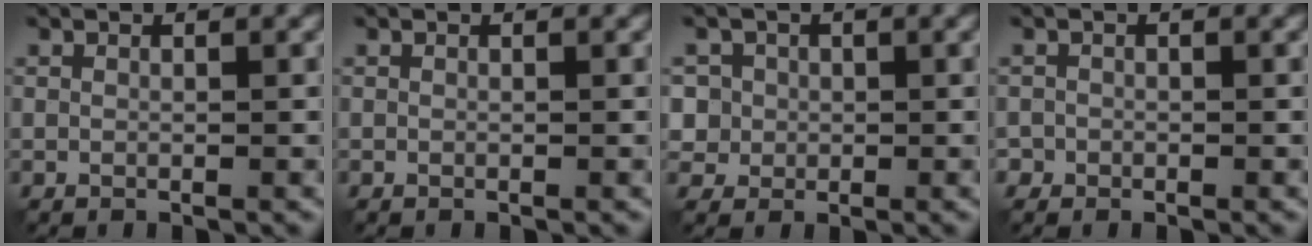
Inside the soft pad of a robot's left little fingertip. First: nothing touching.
{"total": 0.0}
{"total": 3.8, "force": [0.6, 3.6, 0.8], "torque": [-0.008, 0.019, 0.011]}
{"total": 0.9, "force": [-0.4, 0.7, -0.2], "torque": [0.010, -0.002, -0.010]}